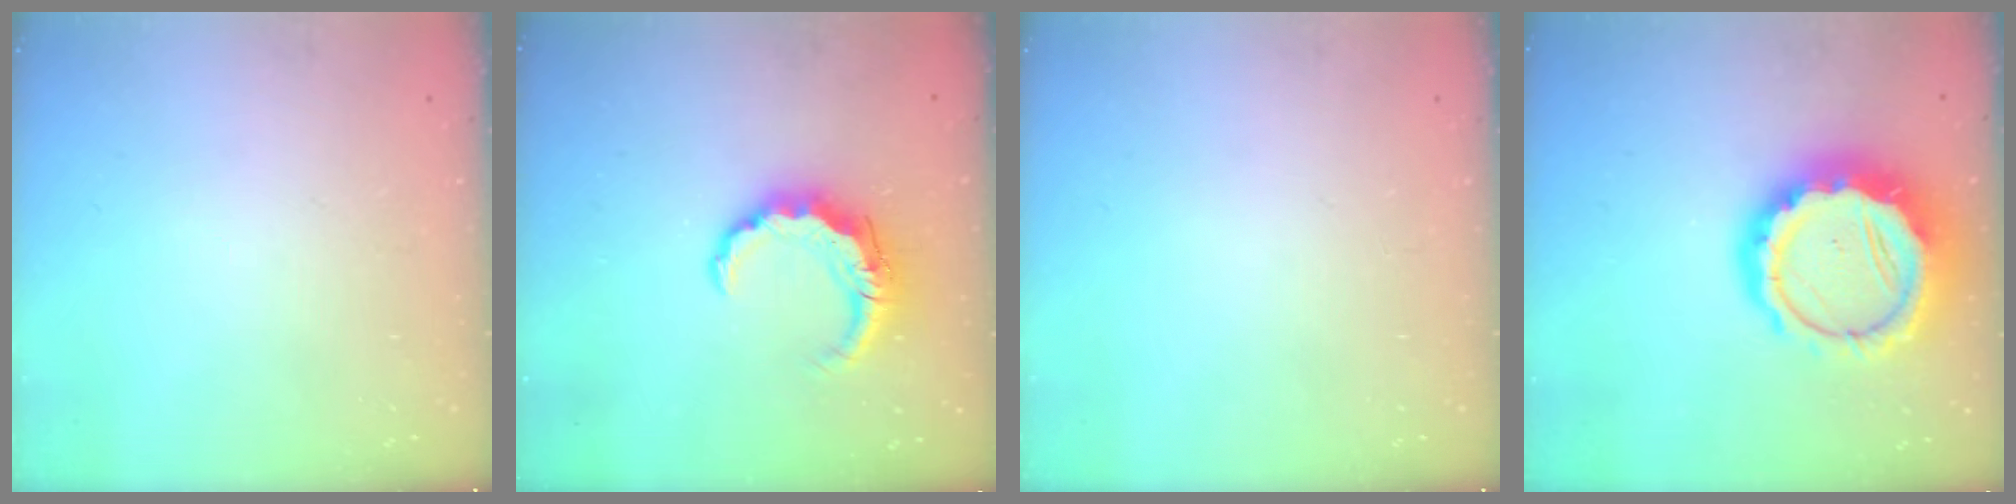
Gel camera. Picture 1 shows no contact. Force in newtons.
{"total": 8.5, "press": 8.5, "slide": 0.9}
{"total": 0.0}
{"total": 17.7, "press": 17.4, "slide": 3.4}